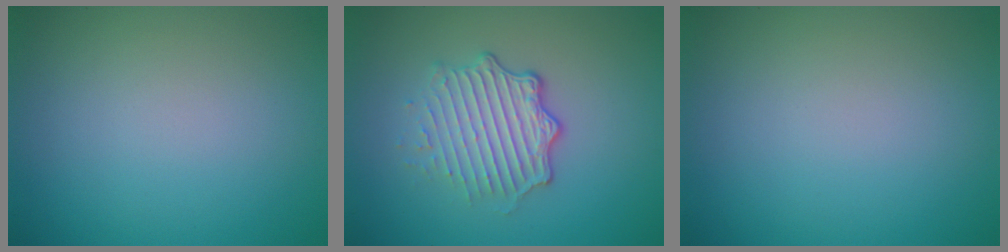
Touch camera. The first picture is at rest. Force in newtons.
{"total": 4.6, "press": 3.3, "slide": 3.3}
{"total": 0.0}